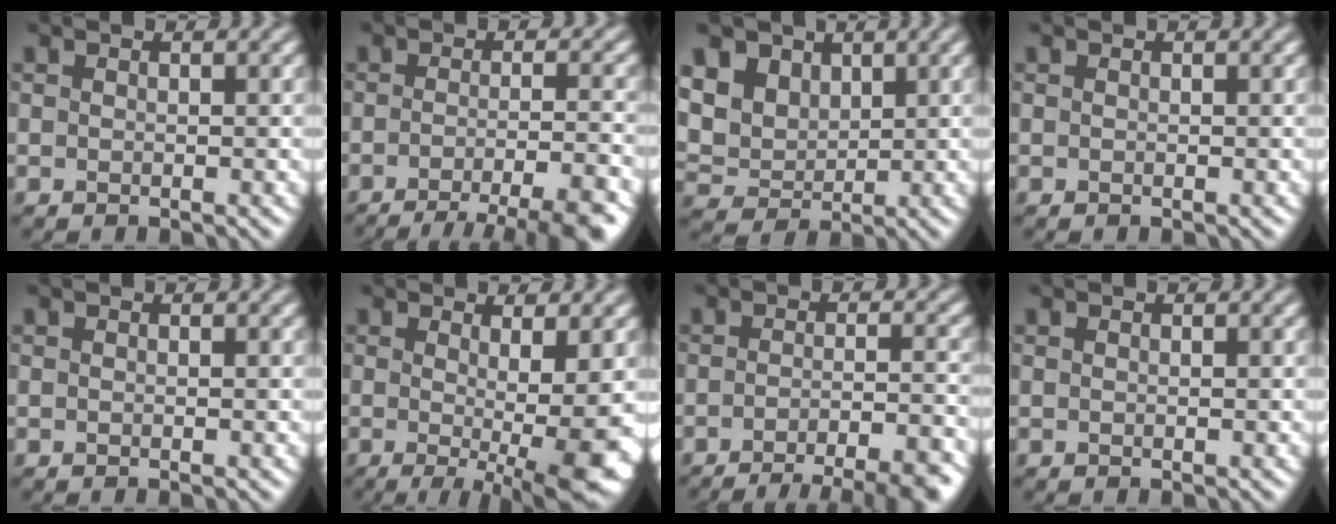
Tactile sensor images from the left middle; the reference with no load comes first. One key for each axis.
{"total": 8.4, "fx": -5.6, "fy": 1.9, "fz": 6.0, "tx": -0.072, "ty": -0.003, "tz": -0.074}
{"total": 6.9, "fx": 3.8, "fy": 5.0, "fz": 2.8, "tx": -0.099, "ty": 0.012, "tz": 0.066}
{"total": 0.0}
{"total": 0.5, "fx": 0.0, "fy": 0.2, "fz": 0.5, "tx": -0.003, "ty": 0.000, "tz": -0.003}
{"total": 8.8, "fx": -0.9, "fy": 2.1, "fz": 8.5, "tx": -0.102, "ty": -0.007, "tz": -0.007}
{"total": 10.2, "fx": -7.6, "fy": 2.6, "fz": 6.3, "tx": -0.069, "ty": 0.000, "tz": -0.089}
{"total": 0.0}